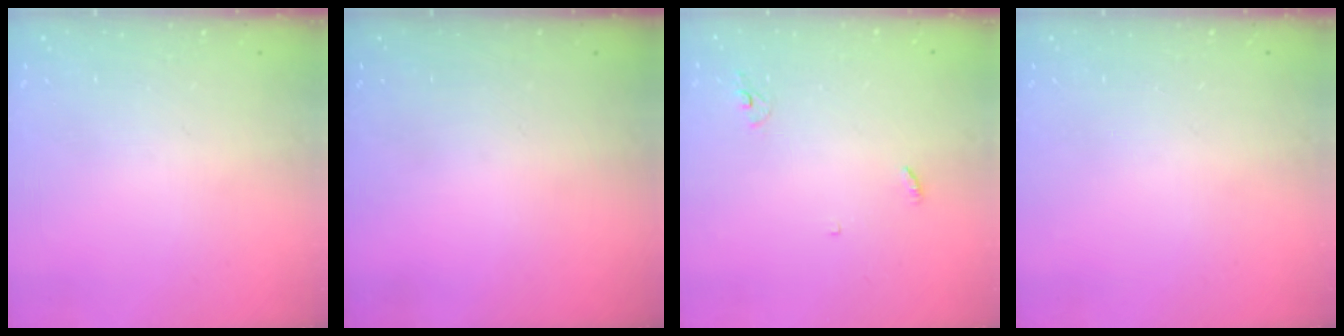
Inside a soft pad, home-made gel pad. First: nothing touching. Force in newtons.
{"total": 0.0}
{"total": 3.2, "press": 3.2, "slide": 0.2}
{"total": 0.0}